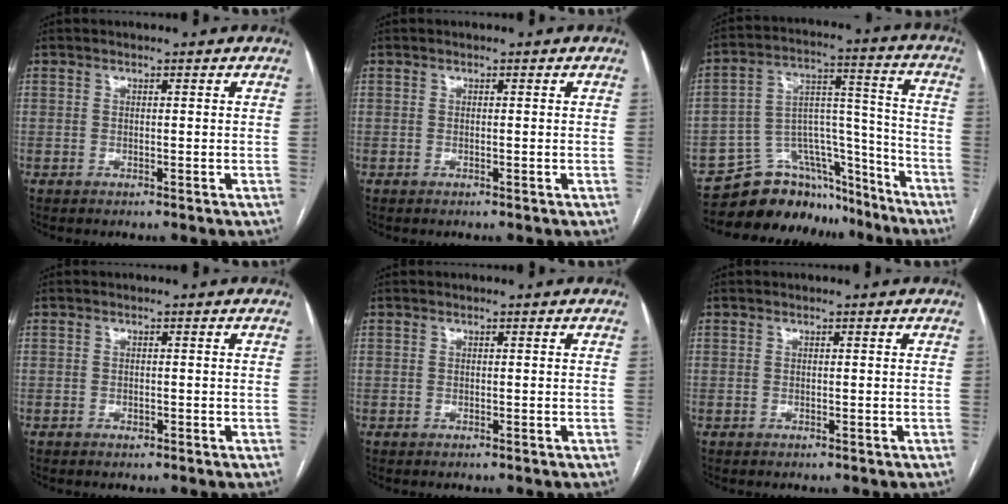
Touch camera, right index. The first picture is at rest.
{"total": 0.0}
{"total": 15.9, "force": [-14.1, 6.6, 3.3], "torque": [-0.041, 0.067, -0.221]}
{"total": 0.6, "force": [-0.3, 0.4, 0.3], "torque": [-0.004, 0.001, -0.005]}
{"total": 0.0}
{"total": 0.0}